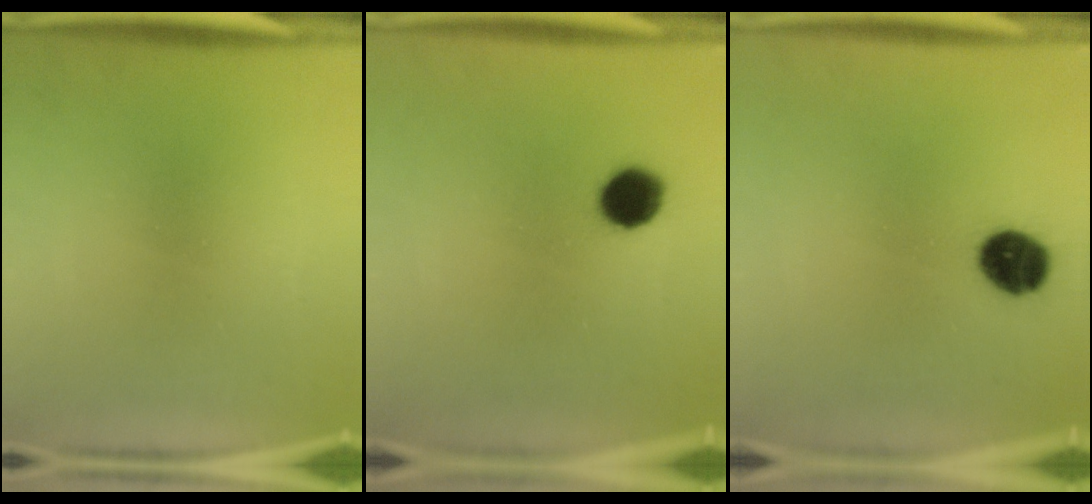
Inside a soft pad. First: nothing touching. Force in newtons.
{"total": 8.1}
{"total": 8.9}